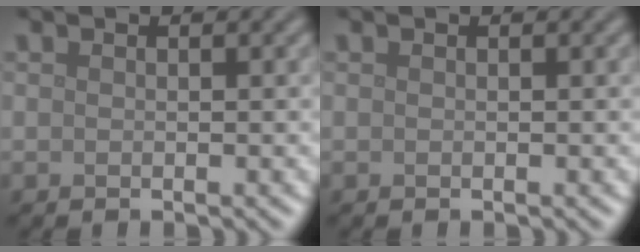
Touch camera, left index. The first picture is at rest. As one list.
[{"total": 0.0}]